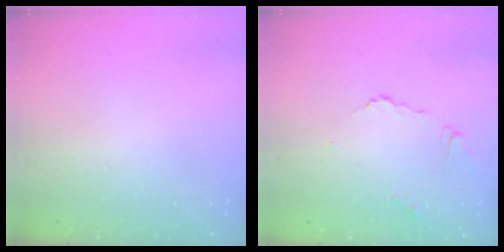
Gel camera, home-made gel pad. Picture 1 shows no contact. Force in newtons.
{"total": 5.4, "press": 5.4, "slide": 0.4}